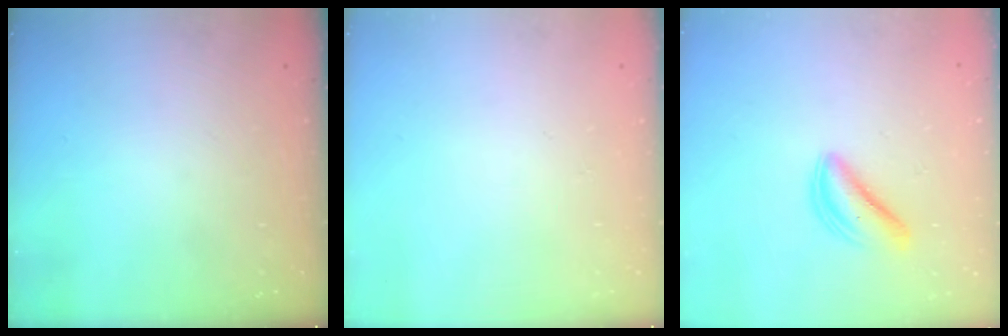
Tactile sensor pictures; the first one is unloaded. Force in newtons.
{"total": 0.0}
{"total": 5.3, "press": 5.3, "slide": 0.5}